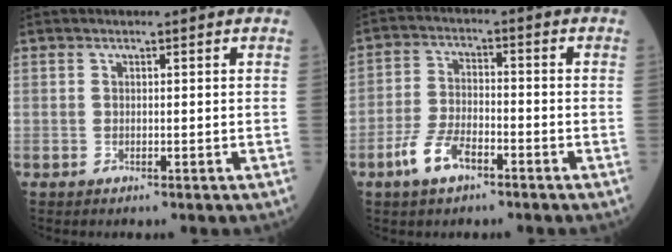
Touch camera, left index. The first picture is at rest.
{"total": 6.5, "force": [-4.1, 2.6, 4.3], "torque": [-0.097, -0.005, -0.081]}